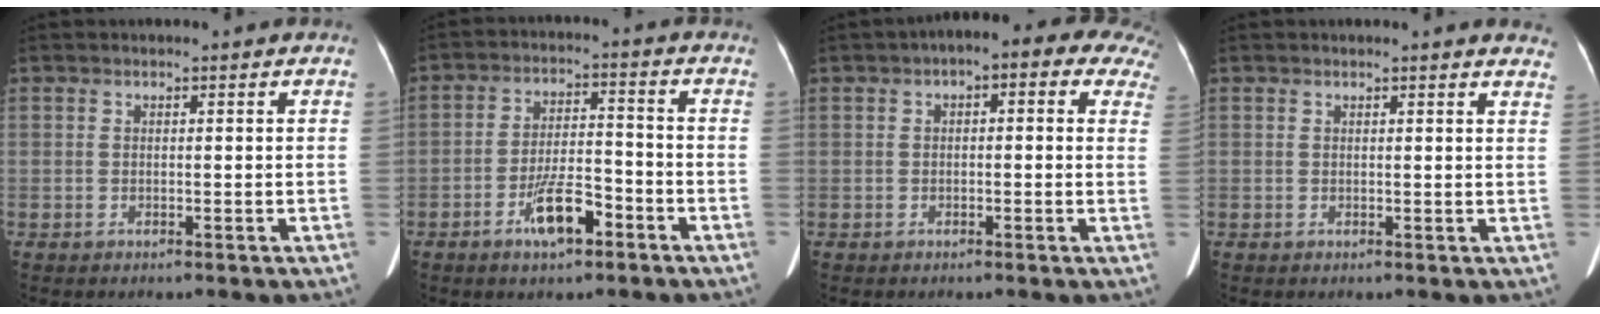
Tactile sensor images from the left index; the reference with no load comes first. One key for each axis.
{"total": 7.3, "fx": -4.1, "fy": 2.2, "fz": 5.7, "tx": -0.111, "ty": 0.004, "tz": -0.071}
{"total": 11.6, "fx": 6.9, "fy": 4.6, "fz": 8.1, "tx": -0.079, "ty": 0.039, "tz": 0.065}
{"total": 5.7, "fx": 5.4, "fy": 1.6, "fz": 1.0, "tx": 0.007, "ty": -0.013, "tz": 0.025}